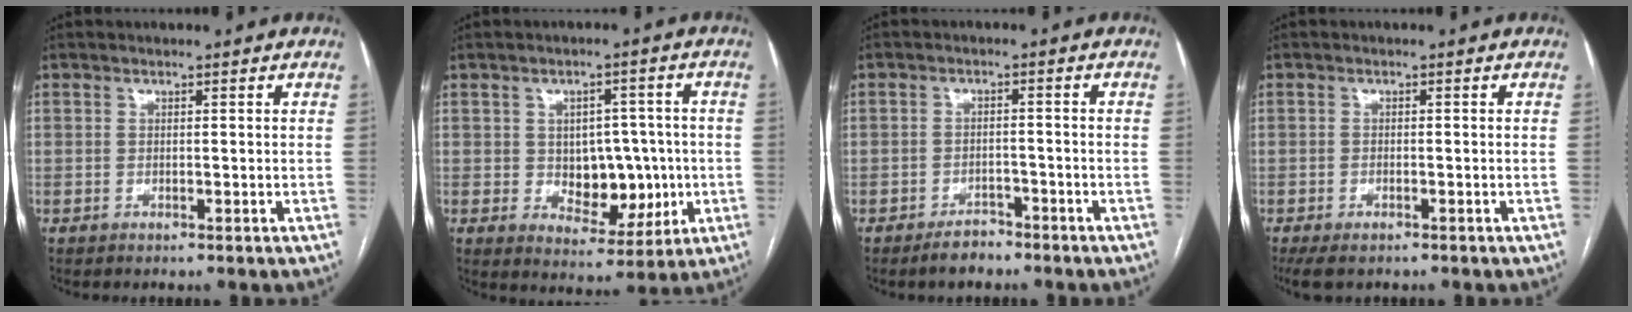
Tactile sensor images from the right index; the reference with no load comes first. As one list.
[{"total": 9.2, "force": [-0.7, 5.9, 7.0], "torque": [-0.092, 0.014, 0.002]}, {"total": 3.4, "force": [-2.9, 1.5, 1.2], "torque": [-0.020, 0.003, -0.043]}, {"total": 4.2, "force": [-3.0, 1.6, 2.4], "torque": [-0.045, -0.010, -0.047]}]